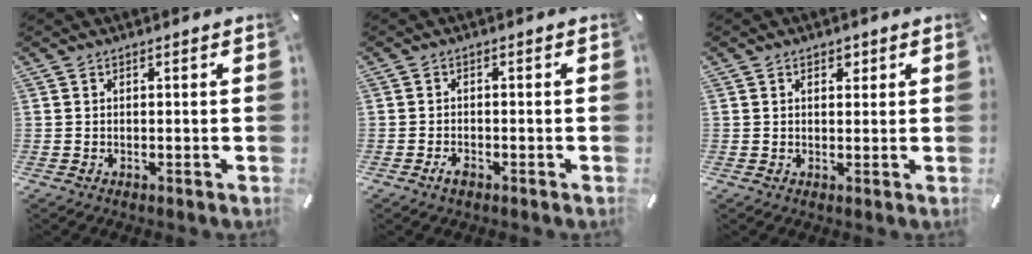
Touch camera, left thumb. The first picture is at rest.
{"total": 2.0, "force": [-1.3, 0.9, 1.2], "torque": [-0.030, 0.003, -0.027]}
{"total": 2.1, "force": [0.9, 1.4, 1.3], "torque": [-0.011, -0.001, 0.011]}